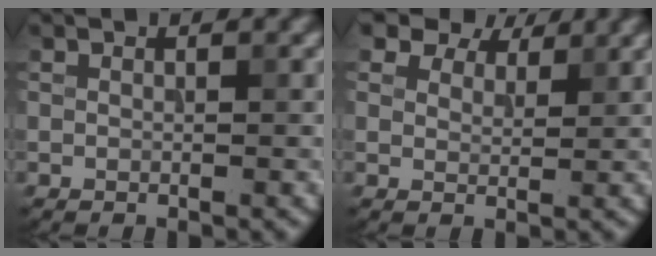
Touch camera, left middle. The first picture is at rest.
{"total": 6.4, "force": [5.3, 2.8, 2.1], "torque": [-0.058, -0.004, 0.090]}